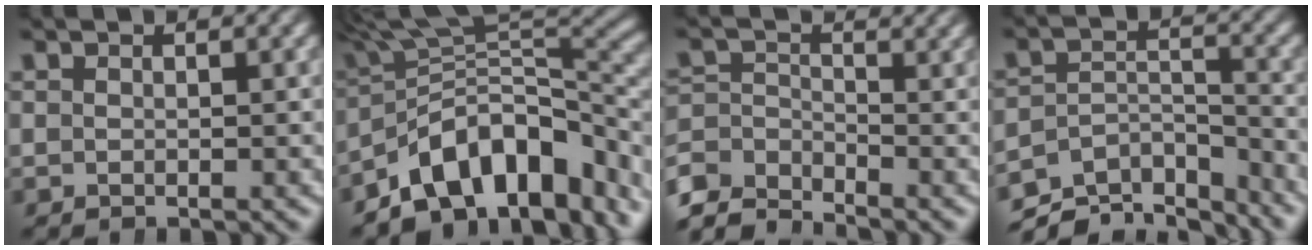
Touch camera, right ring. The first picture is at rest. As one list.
[{"total": 15.7, "force": [-4.8, 9.6, 11.4], "torque": [-0.200, -0.055, -0.051]}, {"total": 4.7, "force": [-2.9, 3.2, 1.8], "torque": [-0.048, -0.032, -0.045]}, {"total": 9.5, "force": [-7.2, 4.6, 4.1], "torque": [-0.072, -0.037, -0.106]}]